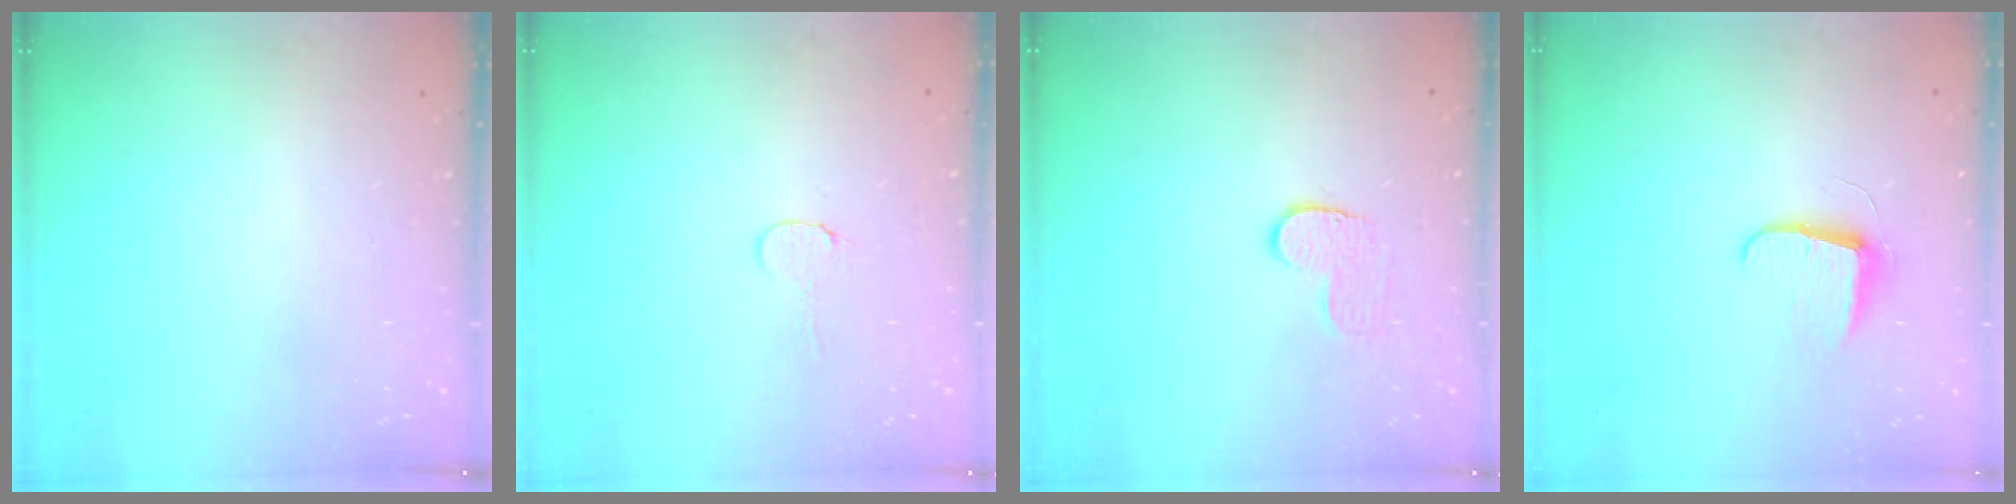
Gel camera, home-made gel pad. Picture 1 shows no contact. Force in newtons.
{"total": 4.5, "press": 4.5, "slide": 0.4}
{"total": 5.1, "press": 5.1, "slide": 0.5}
{"total": 7.3, "press": 7.3, "slide": 0.4}